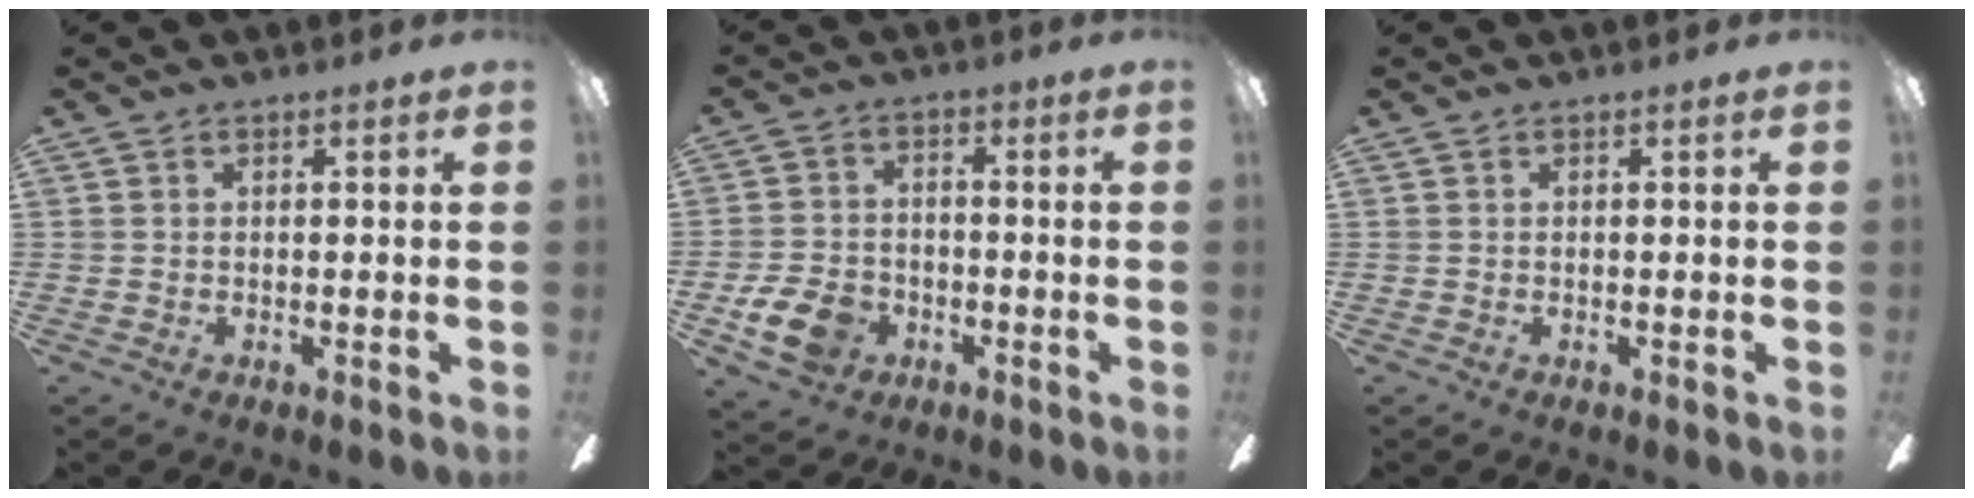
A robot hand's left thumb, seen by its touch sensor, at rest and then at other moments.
{"total": 9.6, "force": [-4.2, 7.0, 5.0], "torque": [-0.115, 0.024, -0.078]}
{"total": 0.0}